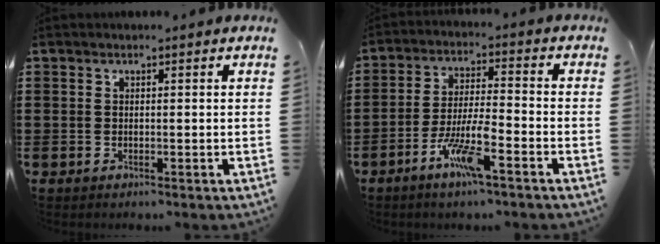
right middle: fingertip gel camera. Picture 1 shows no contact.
{"total": 7.7, "force": [-4.2, 1.2, 6.3], "torque": [-0.132, -0.007, -0.081]}